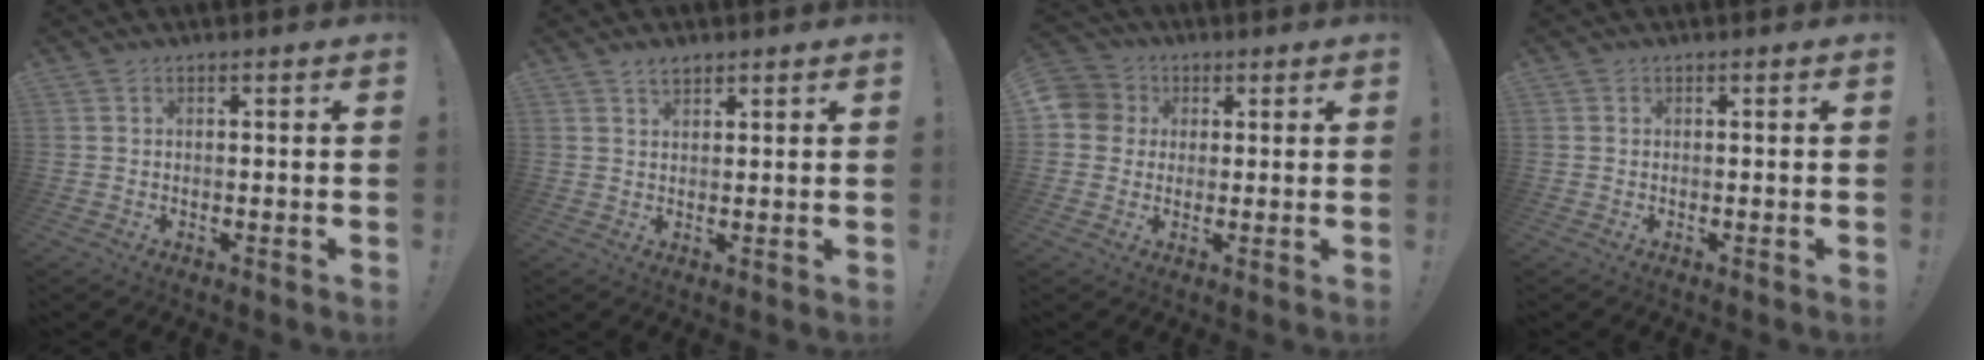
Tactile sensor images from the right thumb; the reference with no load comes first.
{"total": 2.6, "force": [2.1, 1.2, 1.0], "torque": [-0.009, -0.012, 0.037]}
{"total": 6.6, "force": [0.9, 6.3, 1.8], "torque": [-0.032, 0.002, 0.017]}
{"total": 0.0}